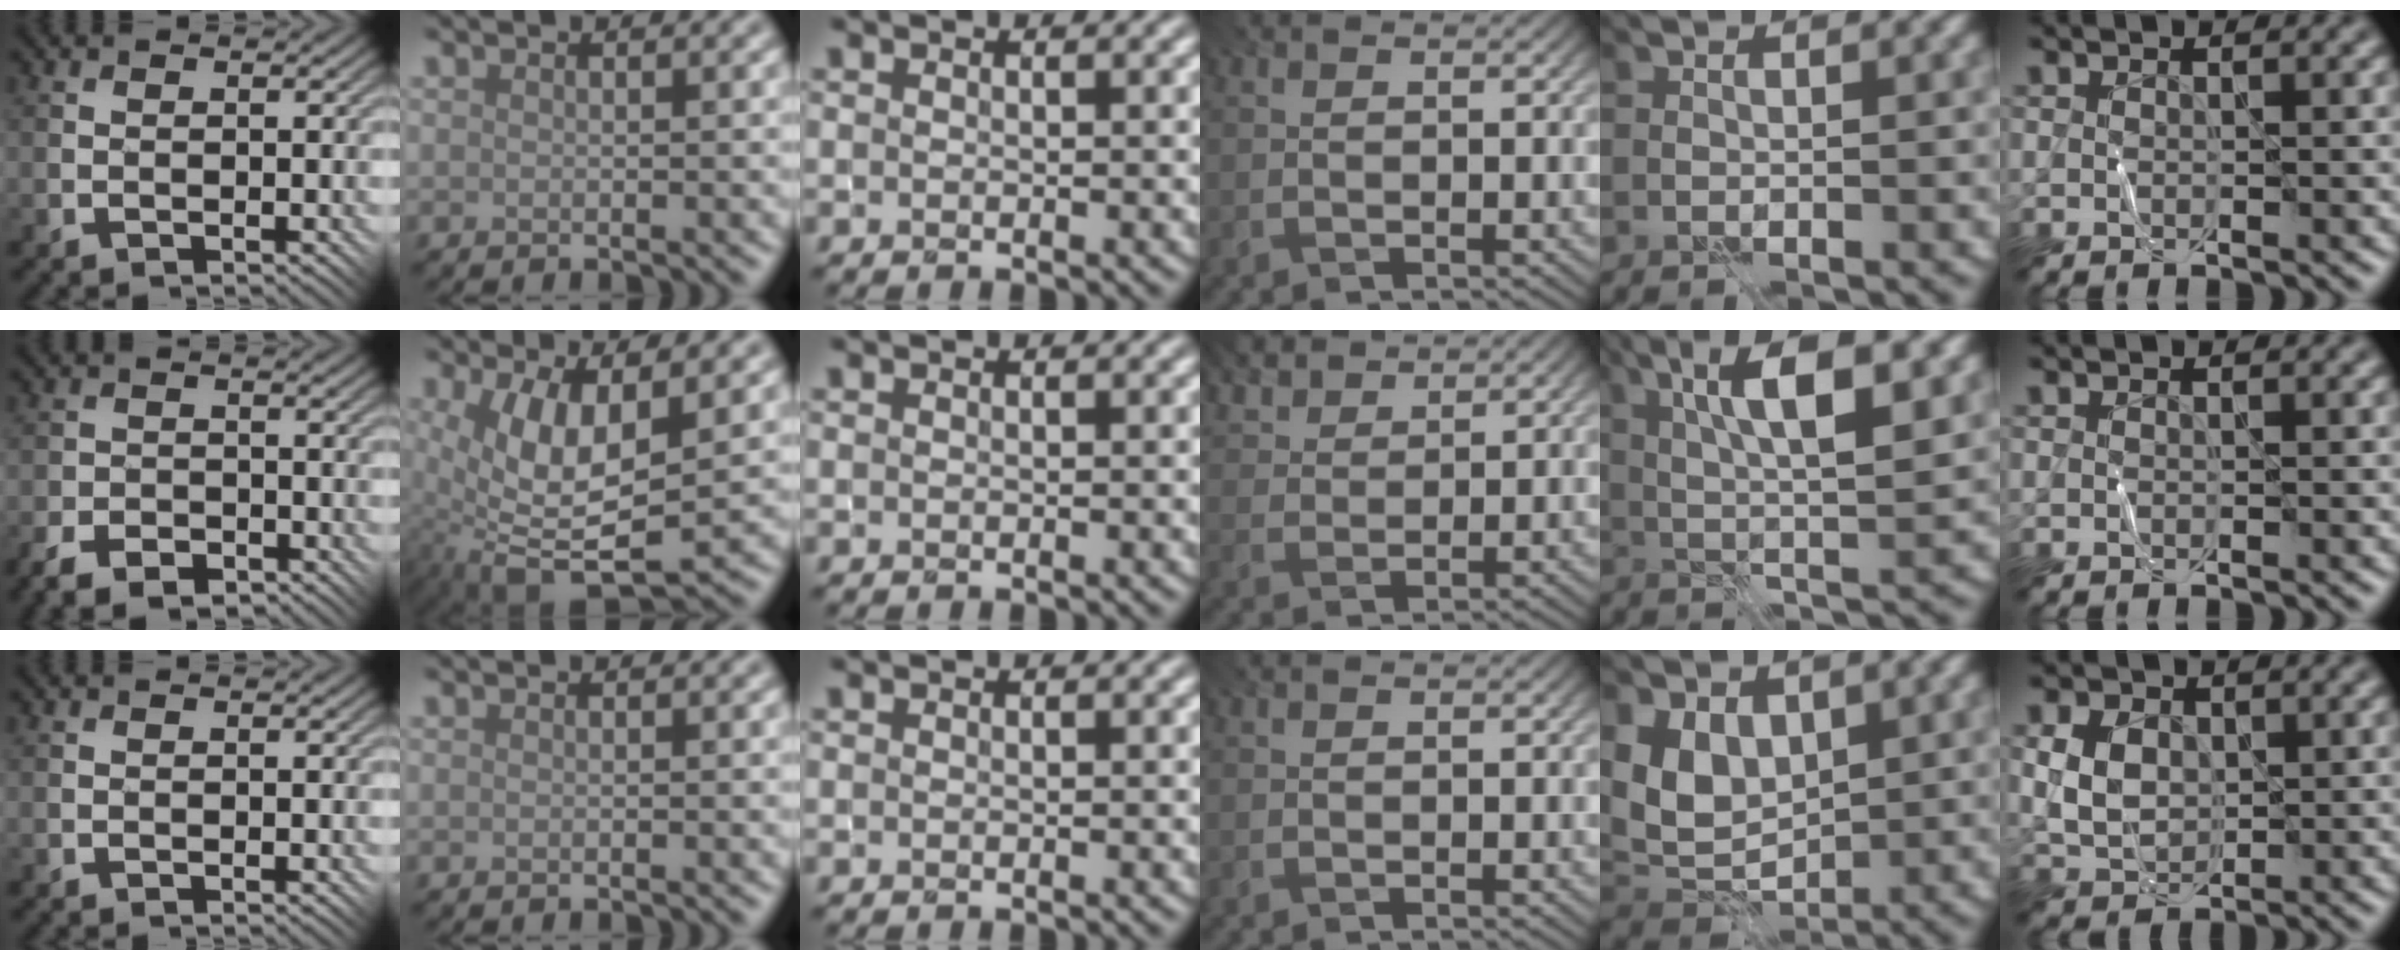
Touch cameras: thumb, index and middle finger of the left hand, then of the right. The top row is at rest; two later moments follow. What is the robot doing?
{"motion": "fold", "object": "shorts"}